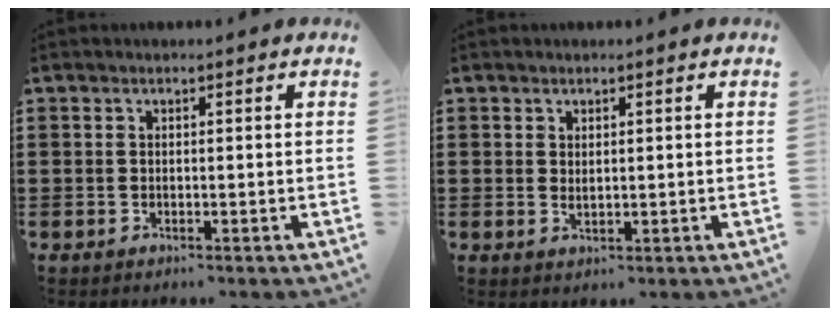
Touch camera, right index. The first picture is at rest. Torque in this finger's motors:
{"motor_torque": [0.77, 1.37, -0.03, 0.00]}